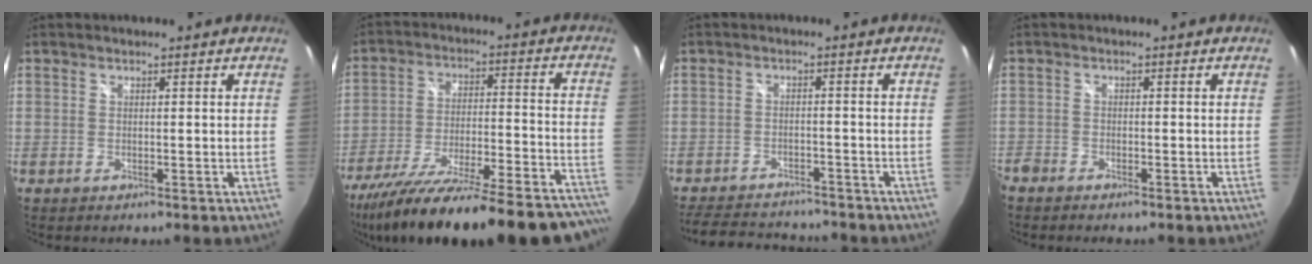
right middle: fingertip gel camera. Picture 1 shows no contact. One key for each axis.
{"total": 34.1, "fx": -29.8, "fy": 4.7, "fz": 16.0, "tx": -0.251, "ty": -0.066, "tz": -0.422}
{"total": 12.6, "fx": -11.2, "fy": 4.1, "fz": 4.2, "tx": -0.103, "ty": 0.012, "tz": -0.162}
{"total": 3.0, "fx": -2.6, "fy": 1.2, "fz": 0.7, "tx": -0.026, "ty": -0.011, "tz": -0.050}